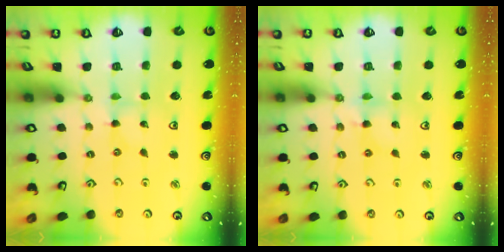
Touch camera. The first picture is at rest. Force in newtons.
{"total": 2.7, "press": 2.7, "slide": 0.2}